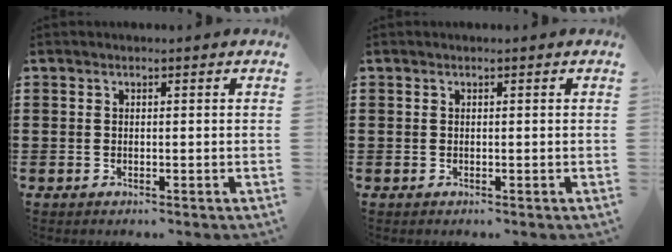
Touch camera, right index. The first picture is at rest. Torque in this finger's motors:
{"motor_torque": [0.45, 1.68, 0.00, -0.01]}